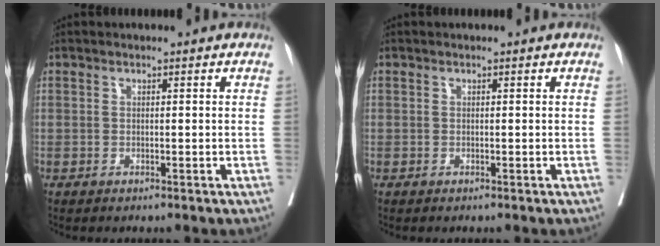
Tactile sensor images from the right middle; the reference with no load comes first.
{"total": 0.0}